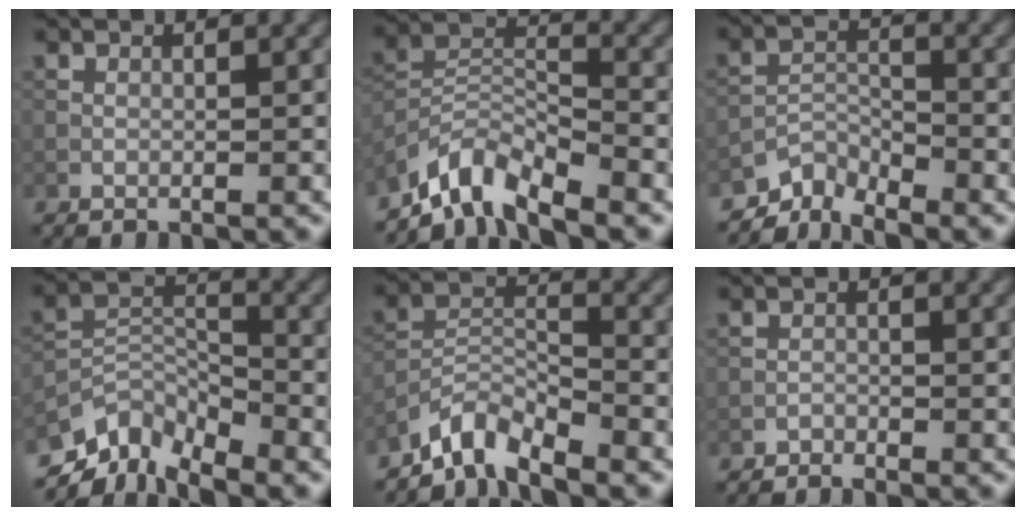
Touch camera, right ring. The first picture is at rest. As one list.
[{"total": 5.8, "force": [-5.1, 1.4, 2.4], "torque": [-0.039, -0.002, -0.108]}, {"total": 3.2, "force": [-3.0, 0.9, 0.6], "torque": [-0.009, 0.000, -0.067]}, {"total": 7.0, "force": [-5.6, 2.9, 2.9], "torque": [-0.048, -0.007, -0.112]}, {"total": 4.2, "force": [-3.8, 1.1, 1.6], "torque": [-0.026, 0.002, -0.084]}, {"total": 0.8, "force": [-0.8, 0.1, 0.0], "torque": [-0.004, 0.002, -0.018]}]